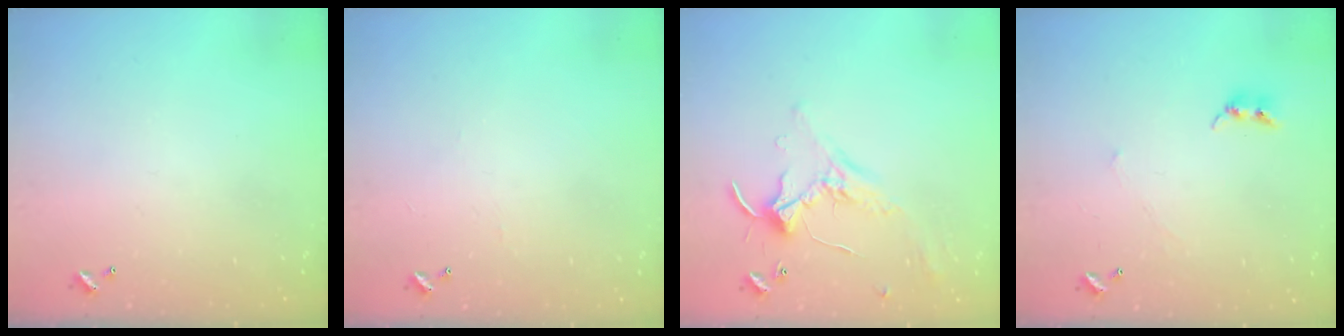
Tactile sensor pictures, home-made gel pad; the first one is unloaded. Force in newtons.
{"total": 2.2, "press": 2.2, "slide": 0.4}
{"total": 0.8, "press": 0.7, "slide": 0.4}
{"total": 2.4, "press": 2.3, "slide": 0.4}